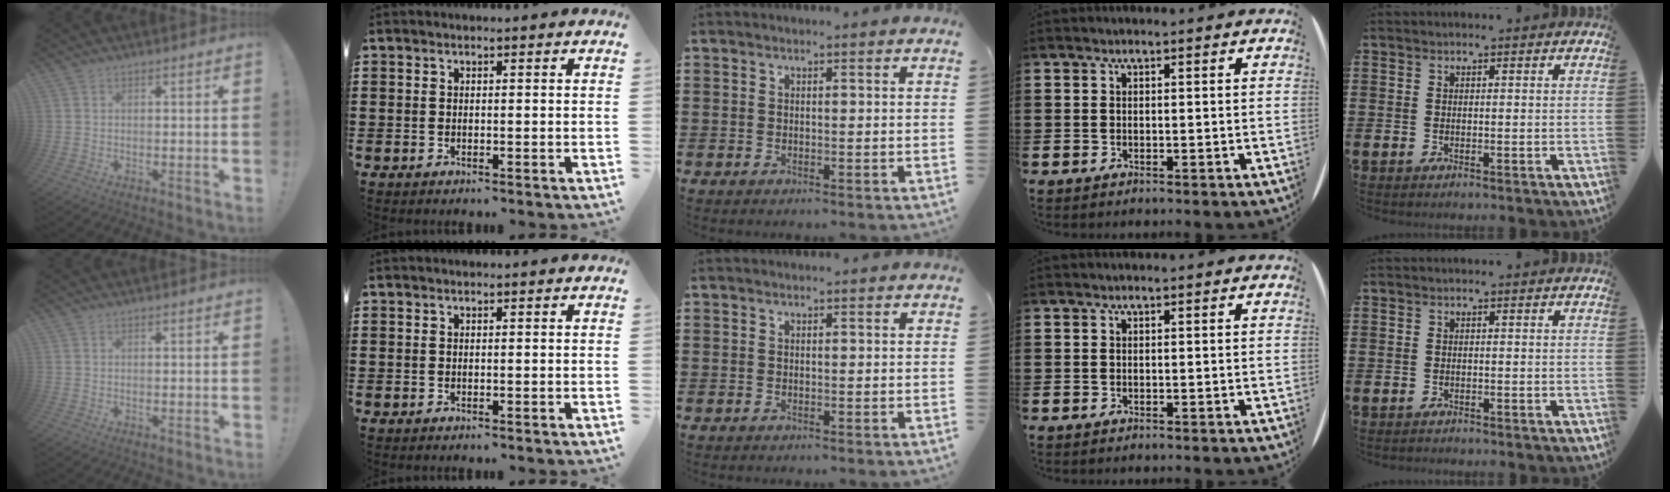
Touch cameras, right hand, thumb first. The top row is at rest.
{}